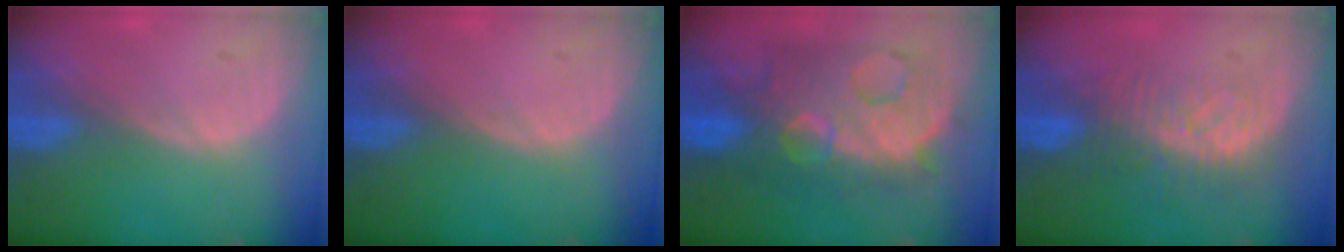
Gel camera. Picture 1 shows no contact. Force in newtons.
{"total": 0.0}
{"total": 12.3, "press": 12.2, "slide": 1.2}
{"total": 8.2, "press": 7.2, "slide": 3.9}